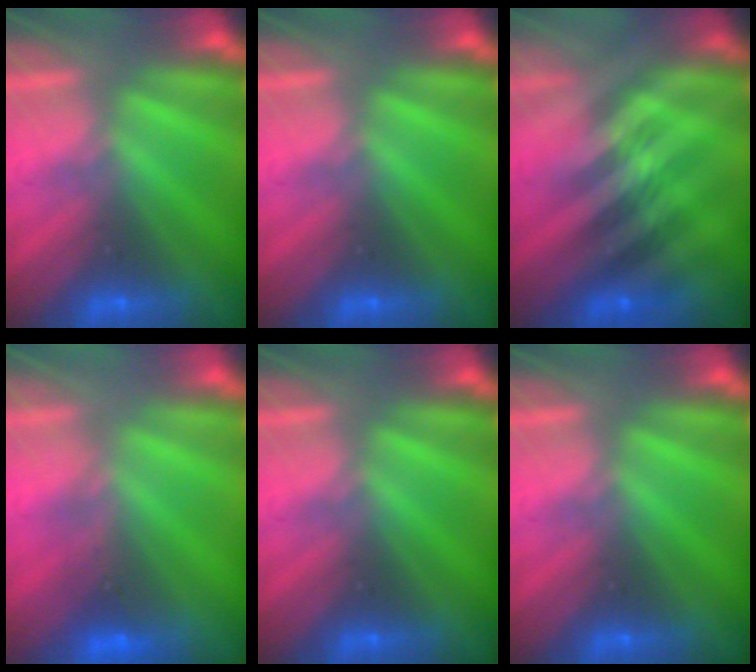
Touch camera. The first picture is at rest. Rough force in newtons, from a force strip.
{"total": 0.0}
{"total": 2.3}
{"total": 1.6}
{"total": 0.0}
{"total": 0.0}